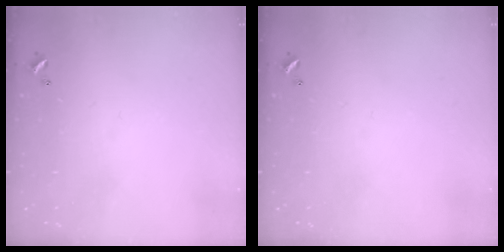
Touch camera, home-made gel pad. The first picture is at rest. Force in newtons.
{"total": 0.0}